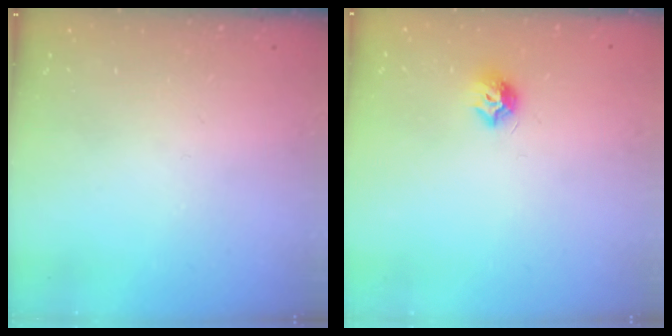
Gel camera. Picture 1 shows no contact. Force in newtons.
{"total": 7.5, "press": 7.5, "slide": 0.1}